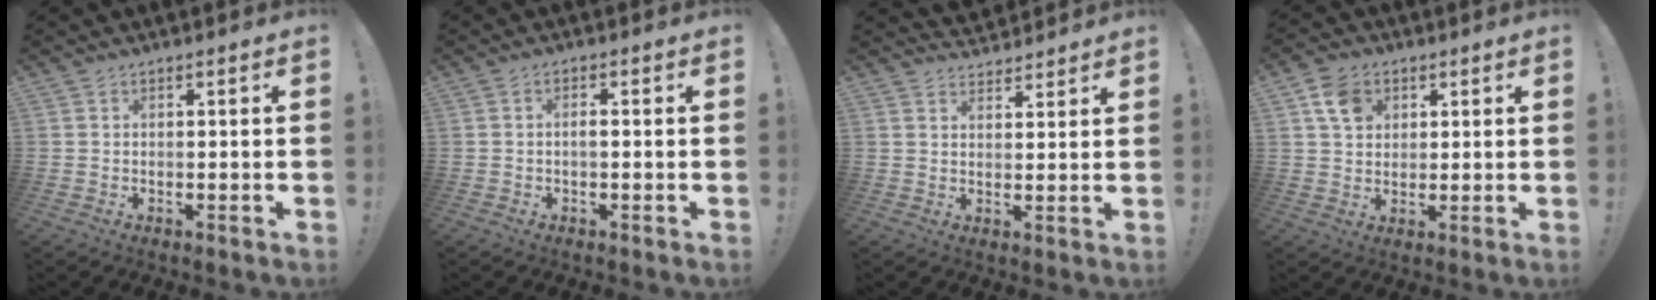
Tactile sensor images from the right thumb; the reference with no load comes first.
{"total": 1.7, "force": [-0.5, 0.4, 1.5], "torque": [-0.029, 0.004, -0.009]}
{"total": 4.0, "force": [3.7, 1.7, 0.1], "torque": [0.011, -0.030, 0.067]}
{"total": 8.1, "force": [3.8, 6.3, 3.5], "torque": [-0.048, -0.011, 0.073]}